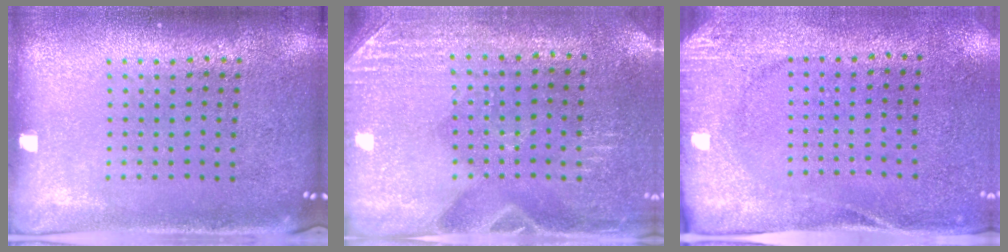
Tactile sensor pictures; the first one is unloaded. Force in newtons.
{"total": 2.9, "press": 2.6, "slide": 1.1}
{"total": 2.7, "press": 2.1, "slide": 1.7}